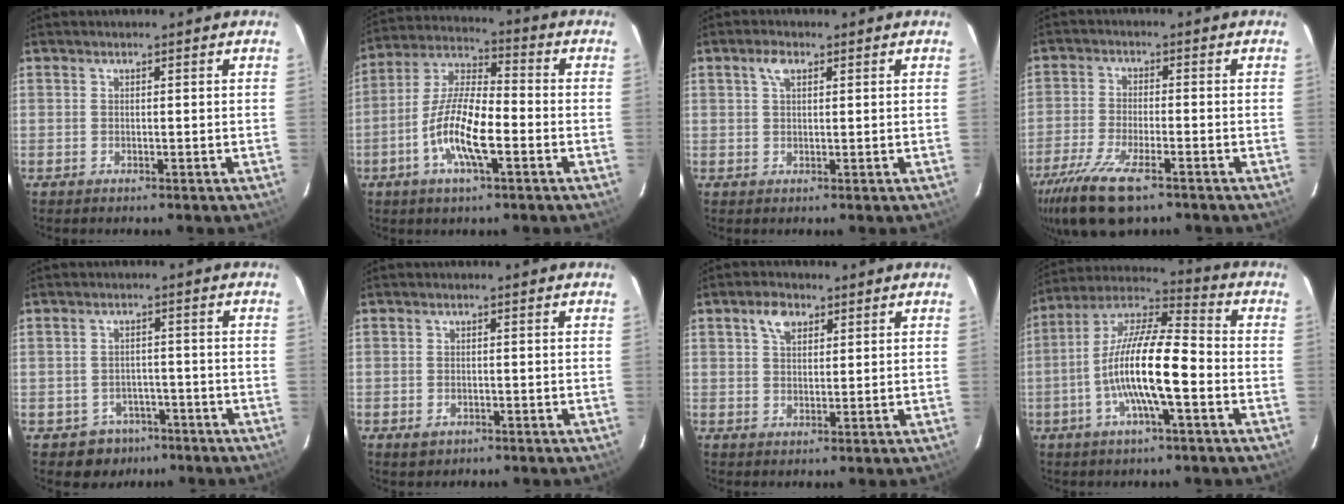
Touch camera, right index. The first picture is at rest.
{"total": 12.4, "force": [-4.4, 3.6, 11.1], "torque": [-0.228, -0.003, -0.089]}
{"total": 2.5, "force": [1.2, 1.3, 1.8], "torque": [-0.036, 0.008, 0.022]}
{"total": 12.3, "force": [-8.3, 3.6, 8.3], "torque": [-0.192, -0.039, -0.159]}
{"total": 5.6, "force": [-3.5, 4.3, 0.3], "torque": [-0.016, 0.026, -0.037]}
{"total": 2.1, "force": [-1.1, 1.6, 0.8], "torque": [-0.015, -0.002, -0.016]}
{"total": 4.0, "force": [2.1, 2.5, 2.4], "torque": [-0.041, 0.011, 0.038]}
{"total": 14.8, "force": [-3.9, 2.9, 14.0], "torque": [-0.267, 0.000, -0.081]}